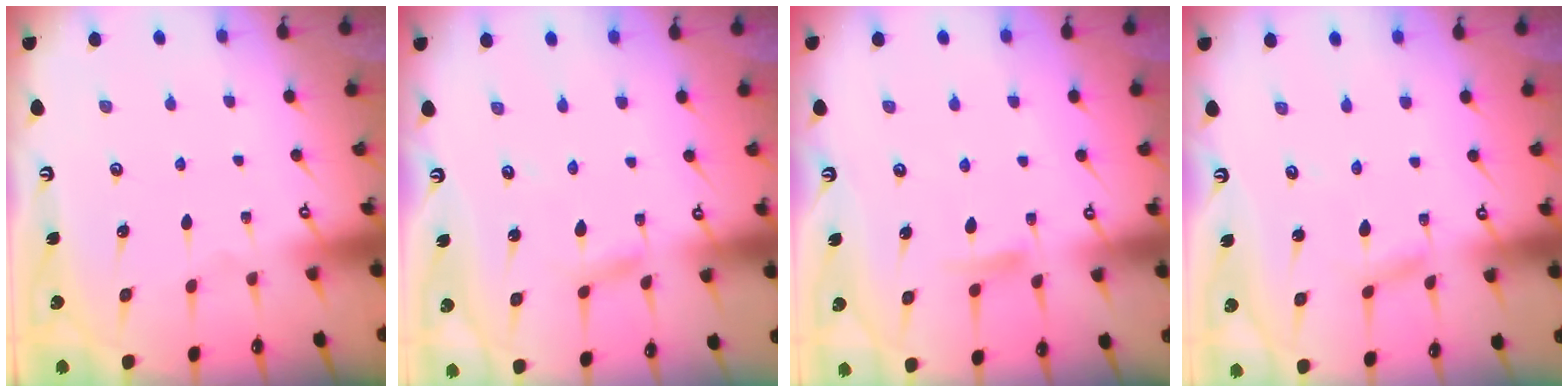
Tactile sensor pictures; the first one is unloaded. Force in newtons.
{"total": 3.3, "press": 3.3, "slide": 0.1}
{"total": 7.4, "press": 7.4, "slide": 0.9}
{"total": 2.7, "press": 2.7, "slide": 0.1}